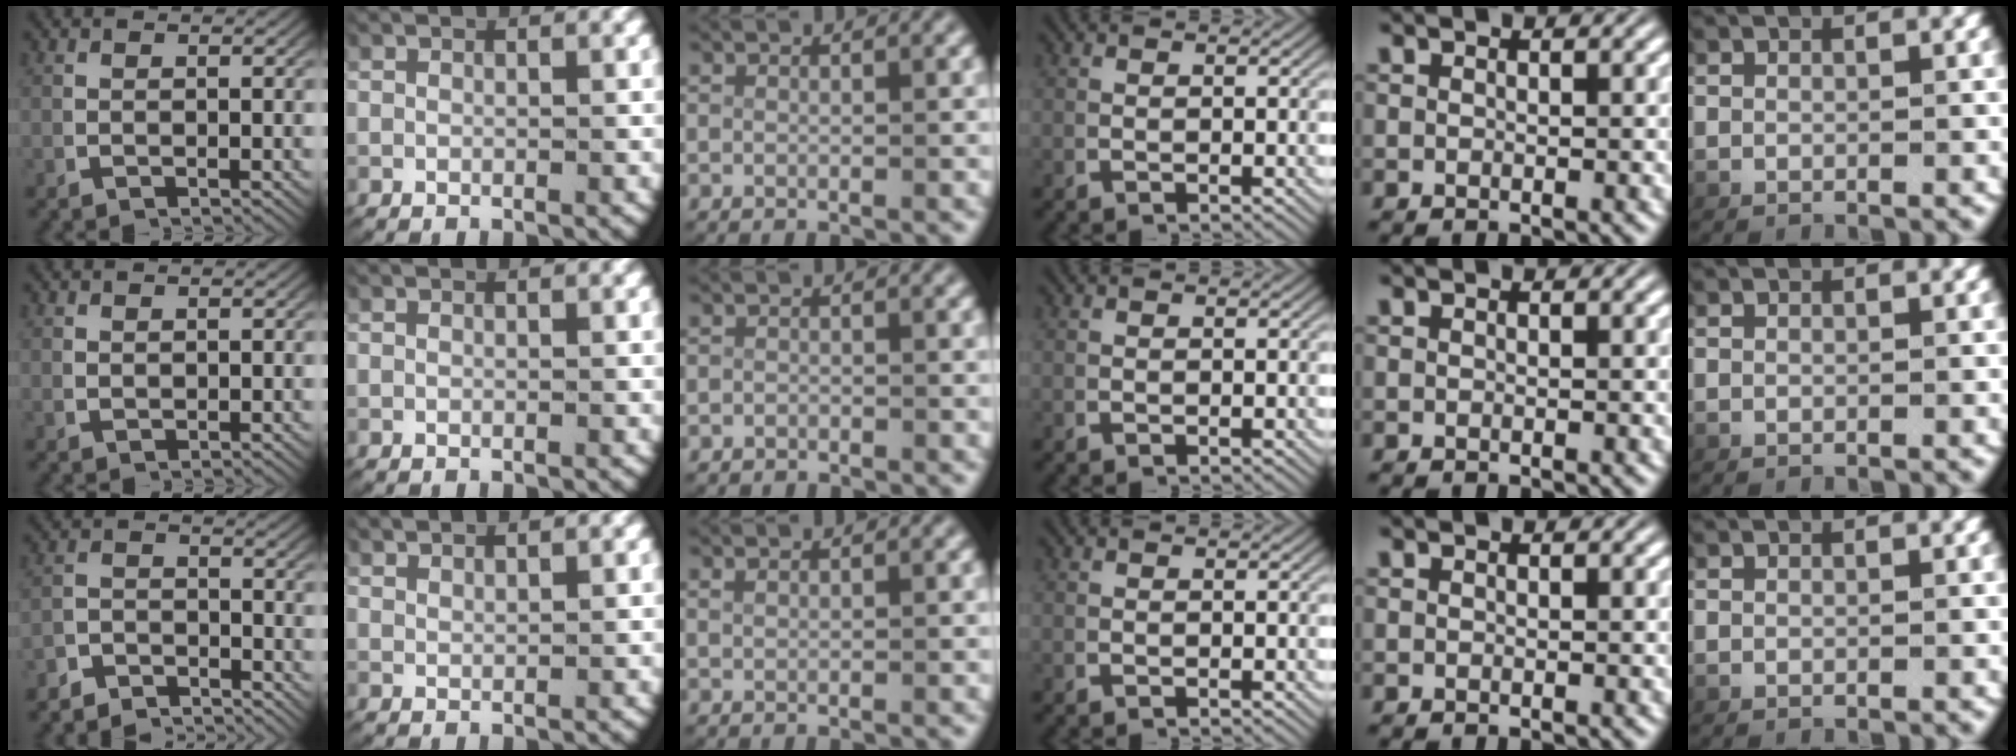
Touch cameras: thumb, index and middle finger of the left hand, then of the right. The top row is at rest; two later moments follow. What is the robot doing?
{"motion": "lift_and_place", "object": "coat"}